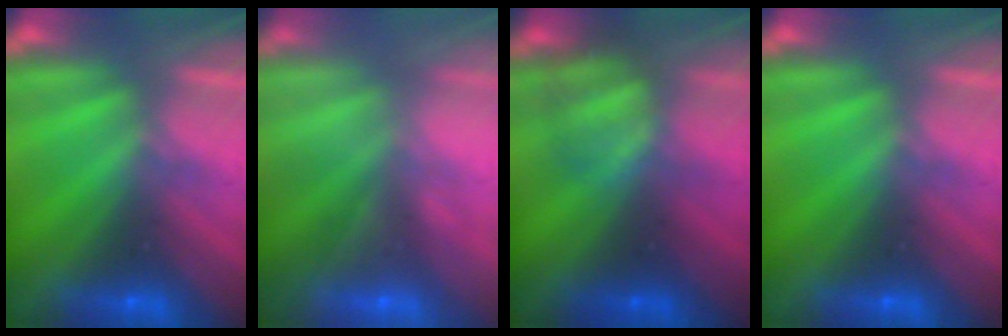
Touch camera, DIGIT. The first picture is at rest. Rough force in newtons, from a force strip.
{"total": 2.3}
{"total": 2.5}
{"total": 0.0}